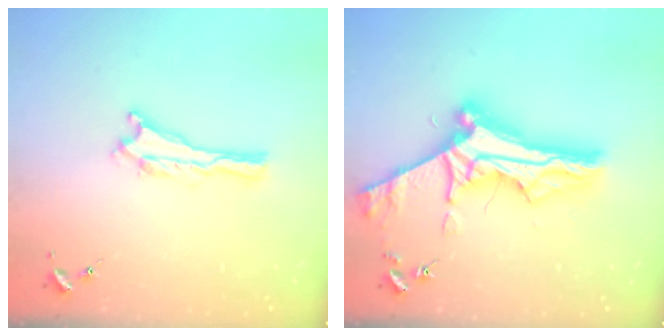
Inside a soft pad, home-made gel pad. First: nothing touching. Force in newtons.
{"total": 11.7, "press": 11.6, "slide": 1.1}